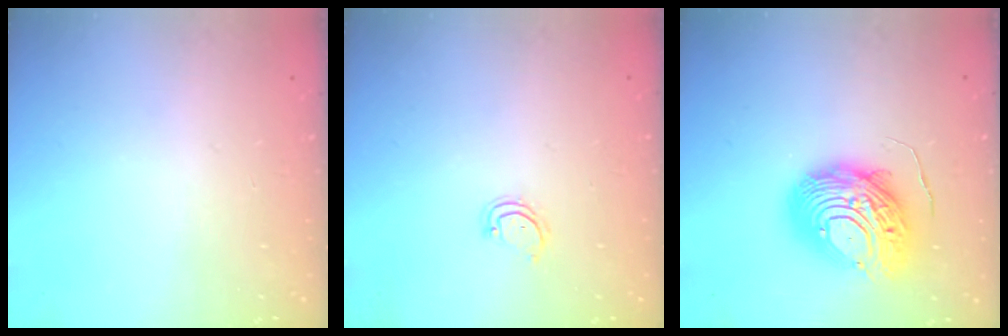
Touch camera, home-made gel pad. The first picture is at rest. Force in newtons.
{"total": 2.8, "press": 2.8, "slide": 0.3}
{"total": 13.9, "press": 13.9, "slide": 1.4}